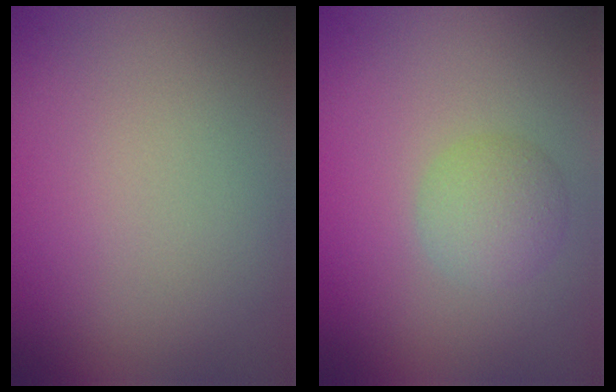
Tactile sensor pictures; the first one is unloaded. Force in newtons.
{"total": 2.9, "press": 2.9, "slide": 0.1}